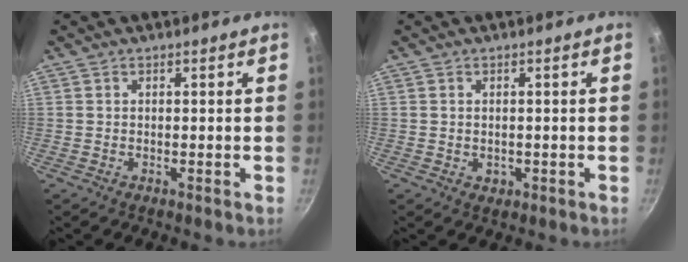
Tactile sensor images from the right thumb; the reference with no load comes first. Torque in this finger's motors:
{"motor_torque": [-0.33, 0.10, -0.17, 0.03, -0.02]}